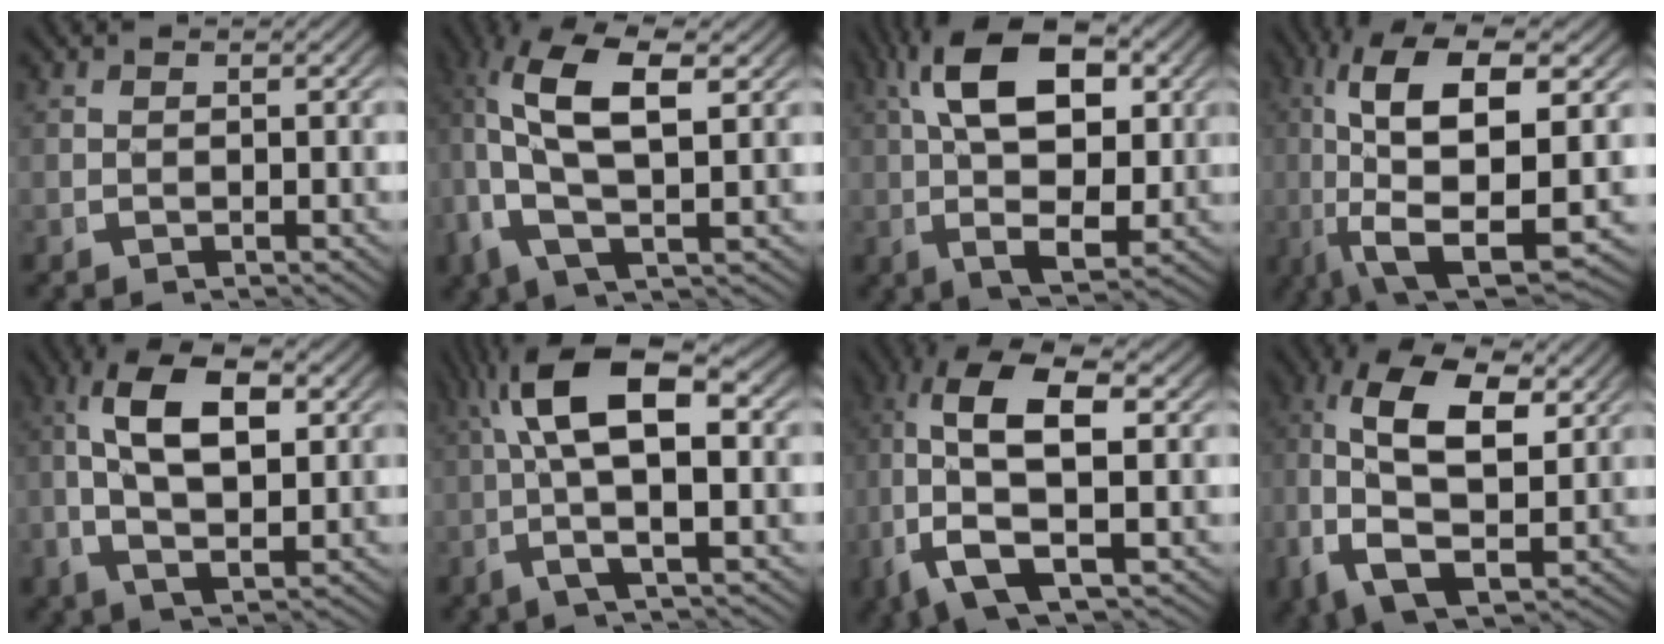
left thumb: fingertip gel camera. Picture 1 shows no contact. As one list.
[{"total": 8.4, "force": [2.2, 3.7, 7.2], "torque": [-0.173, -0.020, 0.048]}, {"total": 11.4, "force": [1.5, 6.0, 9.6], "torque": [-0.179, -0.019, 0.032]}, {"total": 13.9, "force": [-1.5, 6.6, 12.1], "torque": [-0.265, -0.050, 0.008]}, {"total": 9.4, "force": [1.1, 5.2, 7.7], "torque": [-0.165, -0.018, 0.030]}, {"total": 11.1, "force": [1.8, 5.1, 9.7], "torque": [-0.189, 0.003, 0.019]}, {"total": 11.0, "force": [0.5, 5.9, 9.3], "torque": [-0.223, -0.046, 0.031]}, {"total": 12.2, "force": [1.1, 7.9, 9.2], "torque": [-0.213, -0.045, 0.037]}]